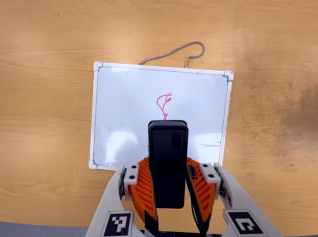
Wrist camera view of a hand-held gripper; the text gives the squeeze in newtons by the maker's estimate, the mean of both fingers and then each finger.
{"total": 7.9, "left": 6.0, "right": 9.8}